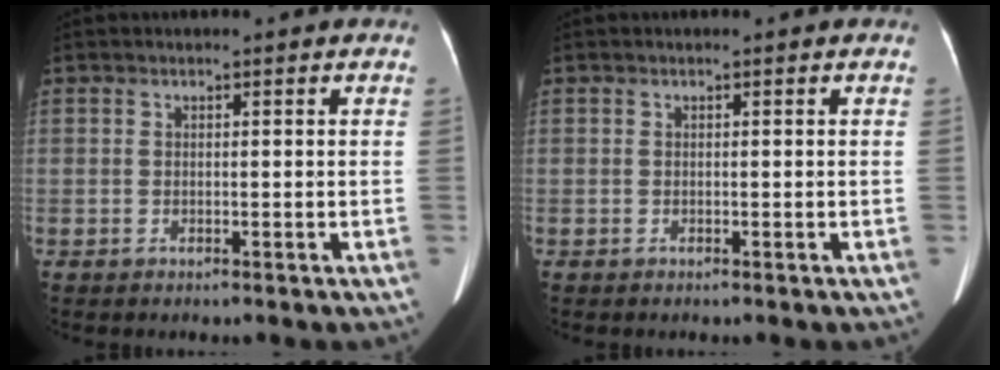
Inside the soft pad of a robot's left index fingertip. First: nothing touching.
{"total": 0.0}